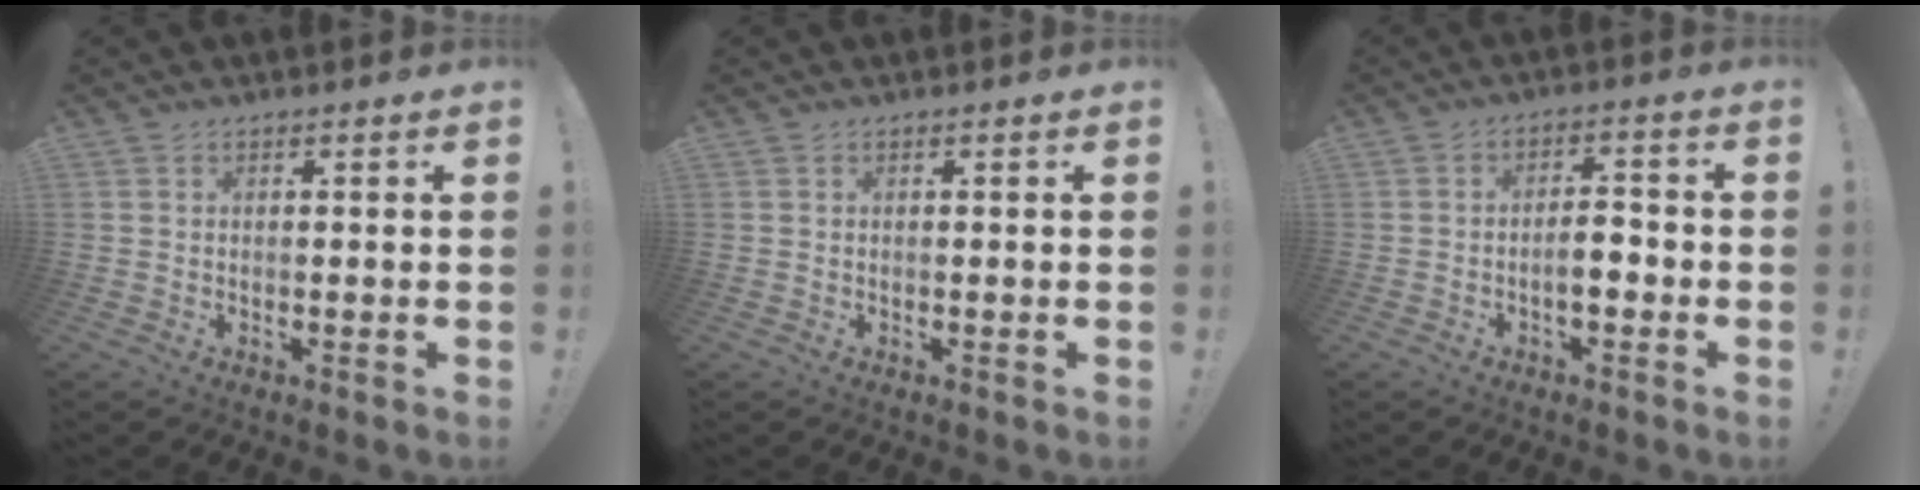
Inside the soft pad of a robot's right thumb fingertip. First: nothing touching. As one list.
[{"total": 0.0}, {"total": 5.9, "force": [-2.2, 2.5, 4.9], "torque": [-0.083, 0.009, -0.041]}]